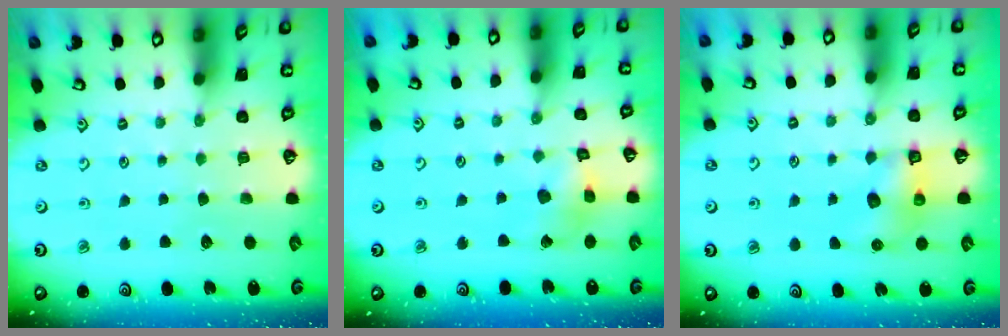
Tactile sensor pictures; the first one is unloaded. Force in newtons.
{"total": 7.3, "press": 7.3, "slide": 0.6}
{"total": 6.5, "press": 6.5, "slide": 0.1}